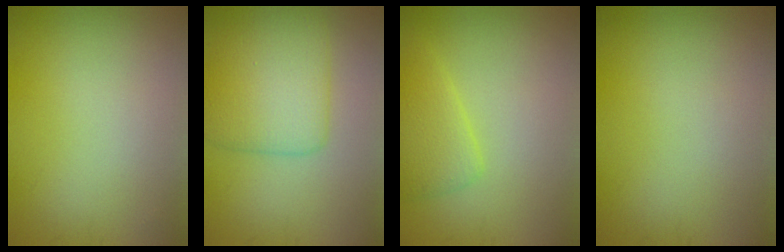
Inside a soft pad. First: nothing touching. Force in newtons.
{"total": 5.2, "press": 5.2, "slide": 0.1}
{"total": 2.7, "press": 2.6, "slide": 0.3}
{"total": 0.0}